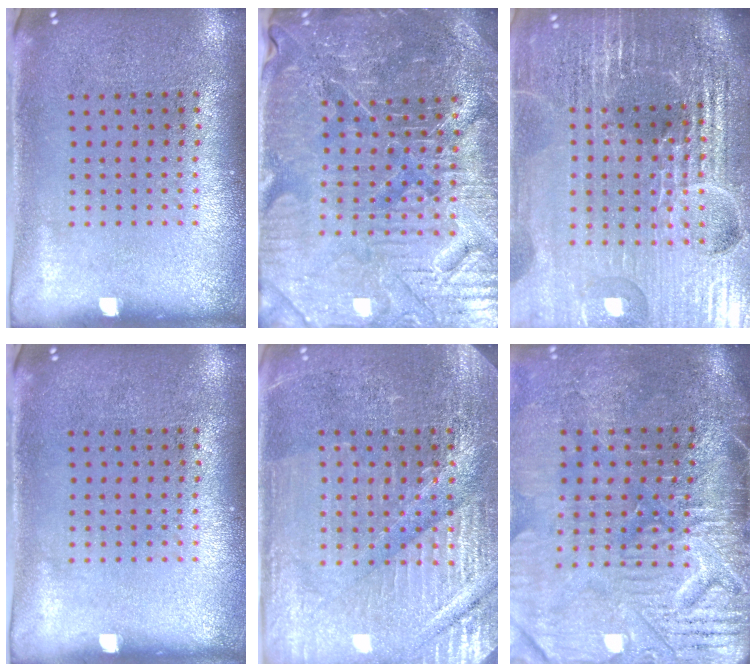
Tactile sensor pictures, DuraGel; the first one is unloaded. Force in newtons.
{"total": 5.4, "press": 5.1, "slide": 1.8}
{"total": 6.7, "press": 5.9, "slide": 3.3}
{"total": 0.0}
{"total": 4.2, "press": 4.1, "slide": 1.2}
{"total": 4.8, "press": 4.2, "slide": 2.4}